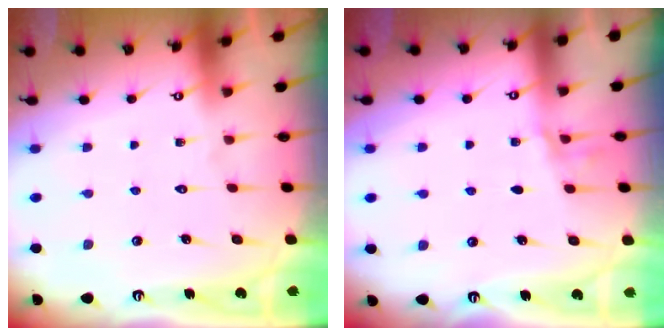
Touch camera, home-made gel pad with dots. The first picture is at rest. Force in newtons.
{"total": 1.3, "press": 1.2, "slide": 0.3}